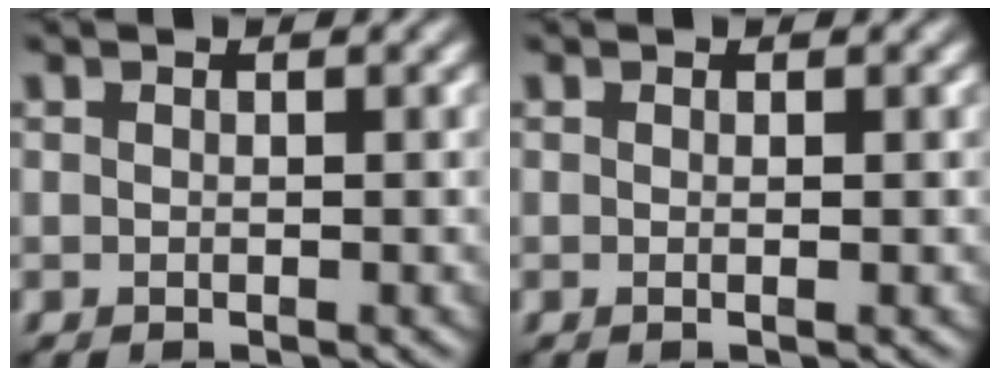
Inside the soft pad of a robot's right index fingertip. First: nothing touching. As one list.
[{"total": 0.6, "force": [0.0, 0.1, 0.6], "torque": [-0.008, -0.001, -0.001]}]